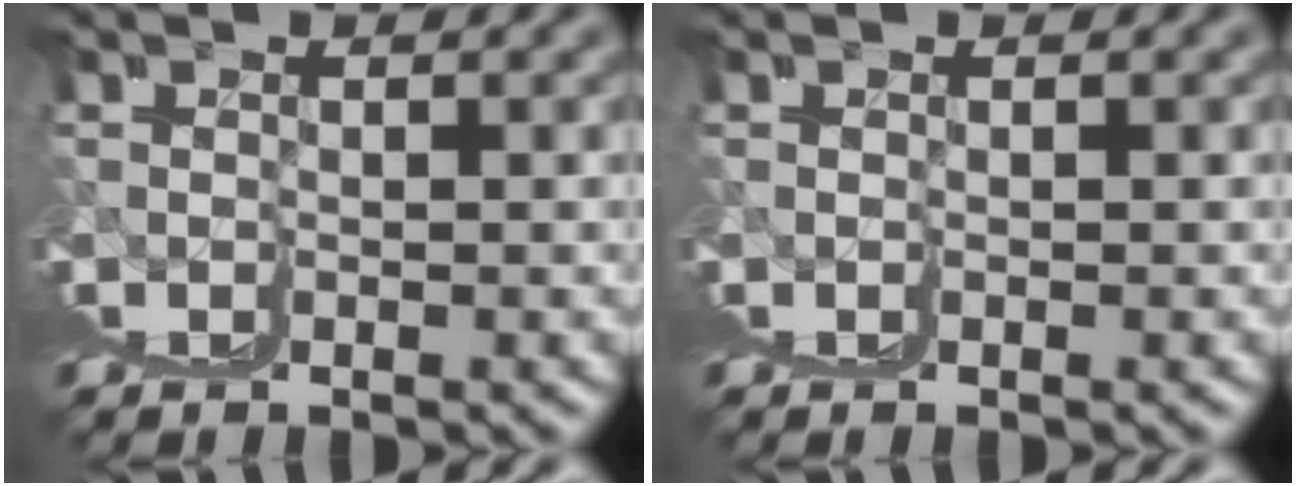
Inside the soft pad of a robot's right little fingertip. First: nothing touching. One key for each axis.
{"total": 0.0}